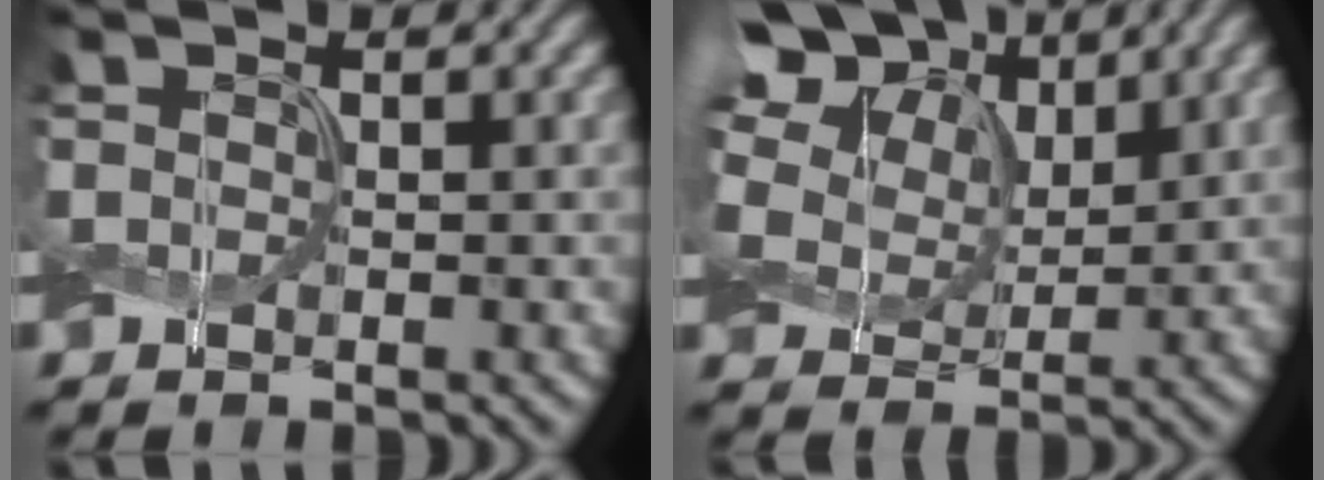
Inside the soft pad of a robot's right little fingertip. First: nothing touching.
{"total": 13.5, "force": [4.8, 9.9, 7.8], "torque": [-0.194, 0.039, 0.073]}